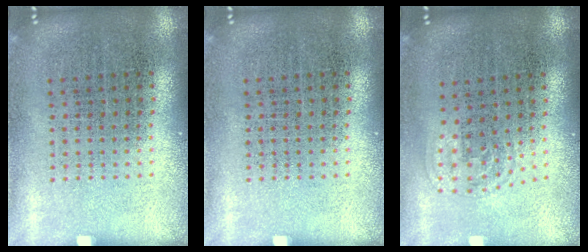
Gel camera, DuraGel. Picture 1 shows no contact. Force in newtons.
{"total": 0.0}
{"total": 1.0, "press": 0.7, "slide": 0.7}